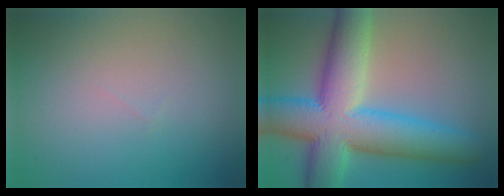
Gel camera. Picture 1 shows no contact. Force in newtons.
{"total": 12.9, "press": 12.9, "slide": 0.3}